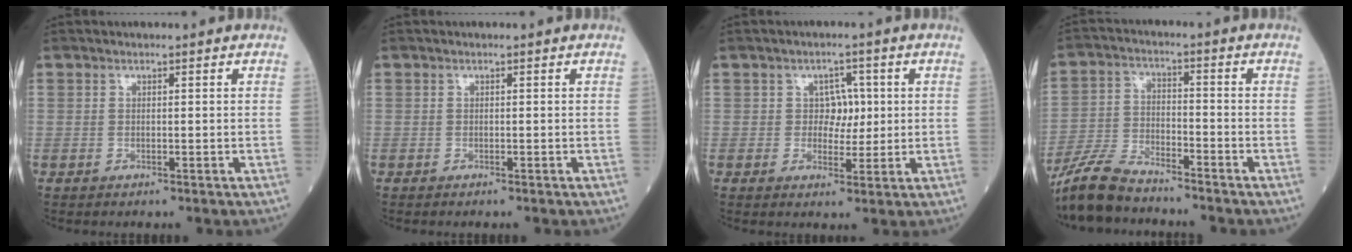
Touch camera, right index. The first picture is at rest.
{"total": 0.0}
{"total": 3.6, "force": [0.5, 2.7, 2.3], "torque": [-0.022, 0.006, 0.006]}
{"total": 9.4, "force": [-8.3, 1.8, 3.9], "torque": [-0.086, -0.020, -0.158]}